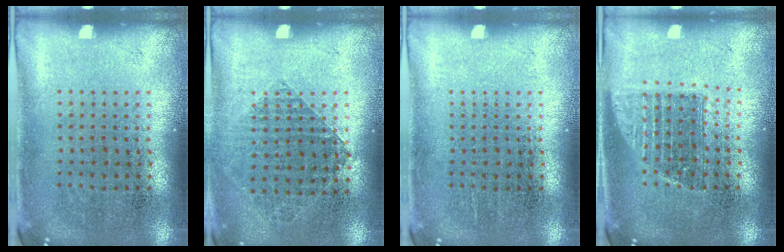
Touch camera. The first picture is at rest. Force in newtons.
{"total": 0.9, "press": 0.8, "slide": 0.3}
{"total": 0.0}
{"total": 1.2, "press": 1.0, "slide": 0.7}